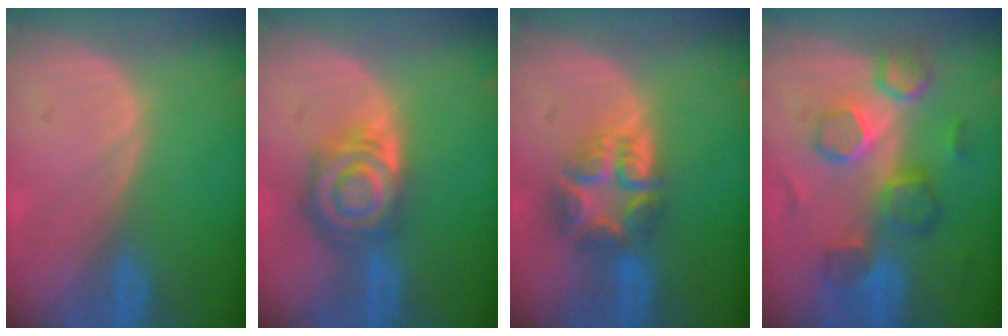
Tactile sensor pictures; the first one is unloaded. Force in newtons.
{"total": 8.0, "press": 7.1, "slide": 3.8}
{"total": 7.6, "press": 6.7, "slide": 3.6}
{"total": 9.1, "press": 8.6, "slide": 3.0}